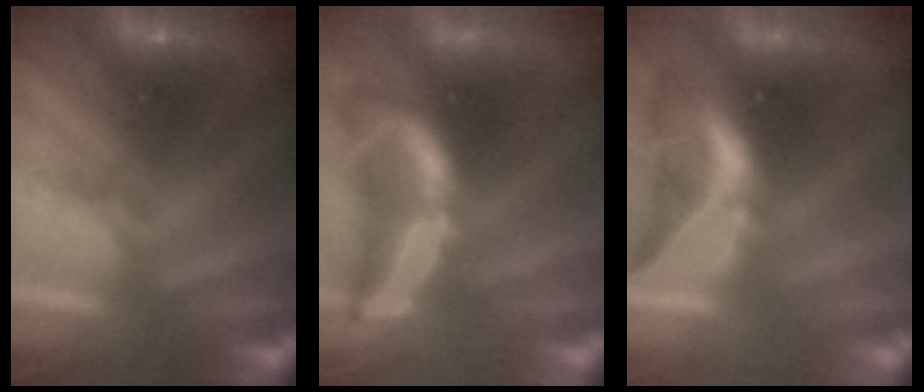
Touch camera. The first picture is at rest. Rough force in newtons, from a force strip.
{"total": 1.9}
{"total": 1.8}